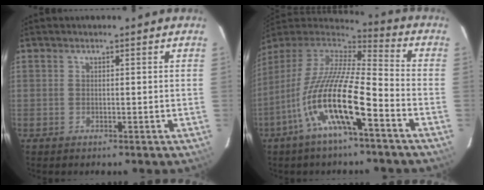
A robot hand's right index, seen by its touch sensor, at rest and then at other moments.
{"total": 18.3, "force": [-8.2, 3.7, 15.9], "torque": [-0.290, -0.027, -0.162]}